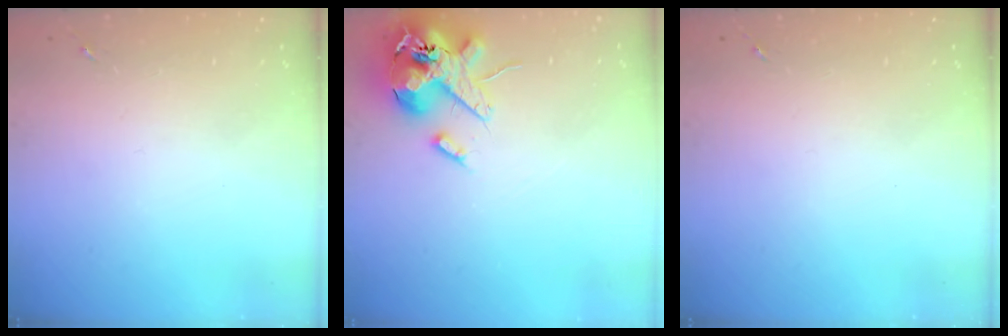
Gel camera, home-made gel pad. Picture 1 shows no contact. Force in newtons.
{"total": 15.7, "press": 15.5, "slide": 2.7}
{"total": 0.0}